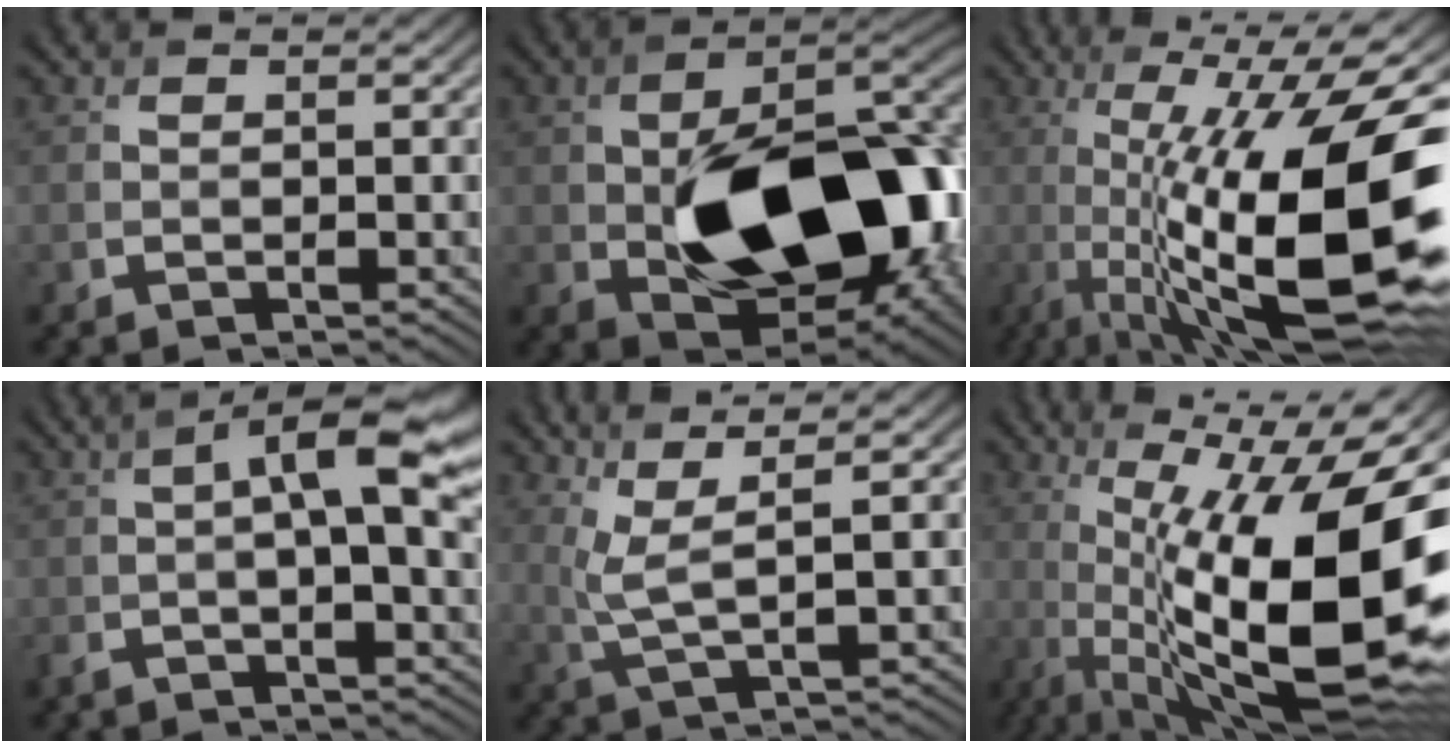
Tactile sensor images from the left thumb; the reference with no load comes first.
{"total": 18.0, "force": [-2.6, 10.7, 14.2], "torque": [-0.222, -0.021, -0.020]}
{"total": 17.9, "force": [-2.3, 5.9, 16.7], "torque": [-0.263, -0.011, -0.031]}
{"total": 10.0, "force": [1.4, 2.8, 9.4], "torque": [-0.161, 0.008, 0.022]}
{"total": 5.2, "force": [2.5, 0.7, 4.5], "torque": [-0.110, 0.011, 0.059]}
{"total": 19.3, "force": [-0.6, 6.4, 18.2], "torque": [-0.274, -0.002, 0.001]}